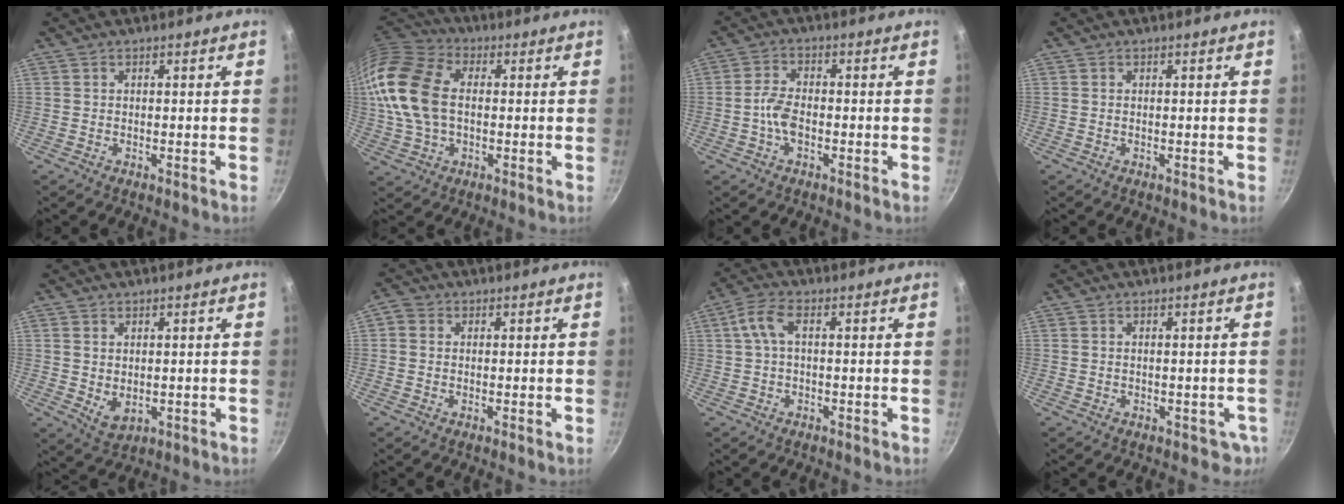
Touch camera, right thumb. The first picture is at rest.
{"total": 18.1, "force": [0.8, 12.2, 13.4], "torque": [-0.269, 0.030, 0.005]}
{"total": 4.7, "force": [-1.4, 2.6, 3.7], "torque": [-0.074, 0.018, -0.032]}
{"total": 0.0}
{"total": 4.1, "force": [0.5, 2.8, 3.0], "torque": [-0.048, -0.013, 0.019]}
{"total": 2.4, "force": [0.3, 2.2, 0.9], "torque": [-0.013, 0.005, -0.004]}
{"total": 4.5, "force": [0.3, 2.2, 3.9], "torque": [-0.094, 0.018, 0.004]}
{"total": 2.8, "force": [-0.6, 2.1, 1.8], "torque": [-0.005, 0.013, 0.006]}